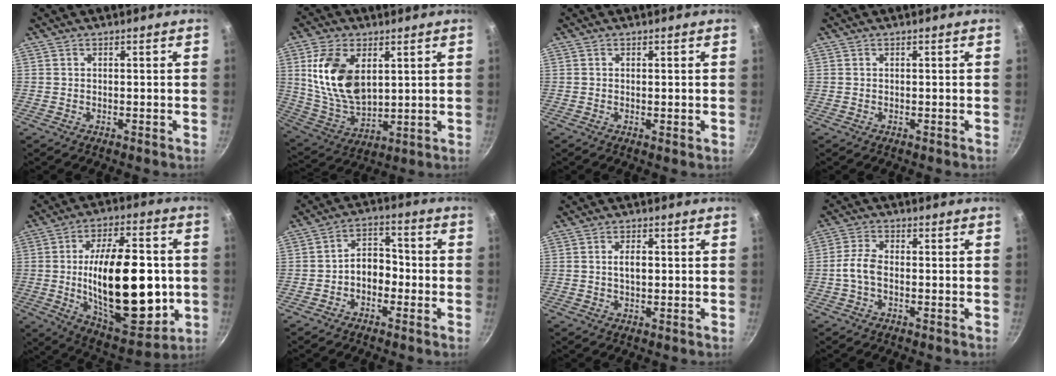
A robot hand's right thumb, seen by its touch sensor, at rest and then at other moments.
{"total": 15.2, "force": [4.2, 9.1, 11.4], "torque": [-0.199, -0.027, 0.093]}
{"total": 0.7, "force": [0.0, 0.2, 0.7], "torque": [-0.010, -0.002, -0.001]}
{"total": 0.0}
{"total": 28.1, "force": [-1.6, 13.7, 24.5], "torque": [-0.368, 0.000, -0.013]}
{"total": 6.0, "force": [-2.0, 4.2, 3.7], "torque": [-0.025, 0.033, -0.041]}
{"total": 2.8, "force": [0.2, 1.4, 2.3], "torque": [-0.033, 0.007, 0.004]}
{"total": 4.4, "force": [-1.0, 2.3, 3.7], "torque": [-0.081, 0.017, -0.028]}